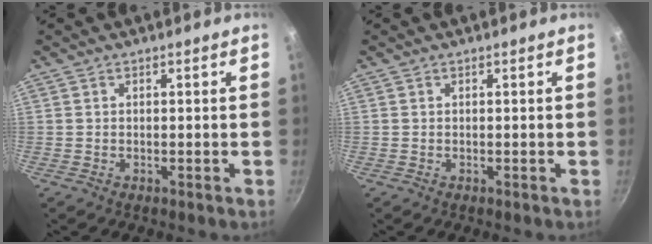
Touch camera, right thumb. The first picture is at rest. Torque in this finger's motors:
{"motor_torque": [0.00, 0.00, 0.01, -0.02, 0.00]}